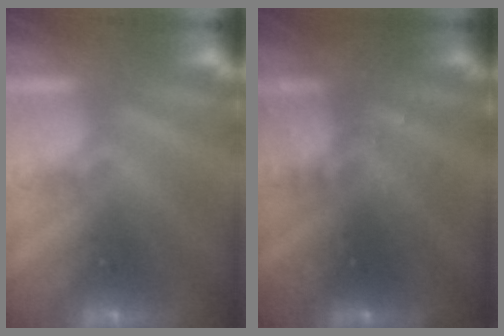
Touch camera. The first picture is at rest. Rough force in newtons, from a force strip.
{"total": 2.8}